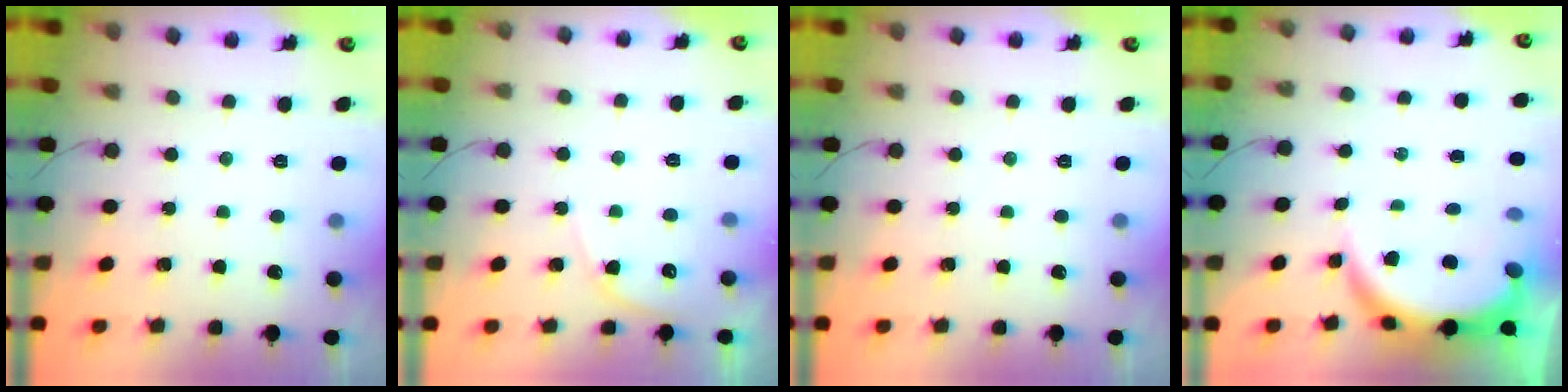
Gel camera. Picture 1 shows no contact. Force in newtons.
{"total": 4.6, "press": 4.6, "slide": 0.5}
{"total": 0.0}
{"total": 8.1, "press": 8.0, "slide": 0.9}